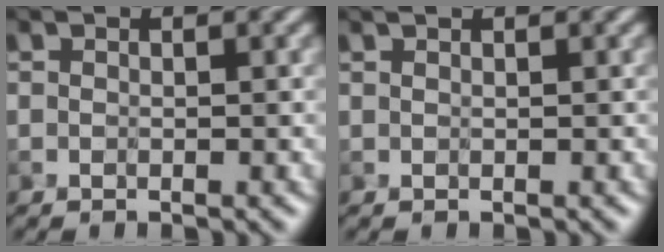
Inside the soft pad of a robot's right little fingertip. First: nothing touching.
{"total": 0.6, "force": [0.5, 0.0, 0.2], "torque": [-0.003, 0.000, 0.006]}